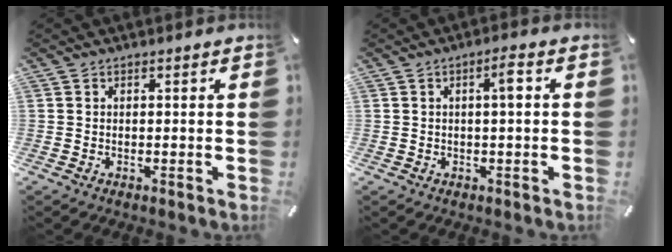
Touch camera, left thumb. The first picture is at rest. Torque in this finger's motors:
{"motor_torque": [0.43, 0.95, 0.06, -0.31, 0.14]}